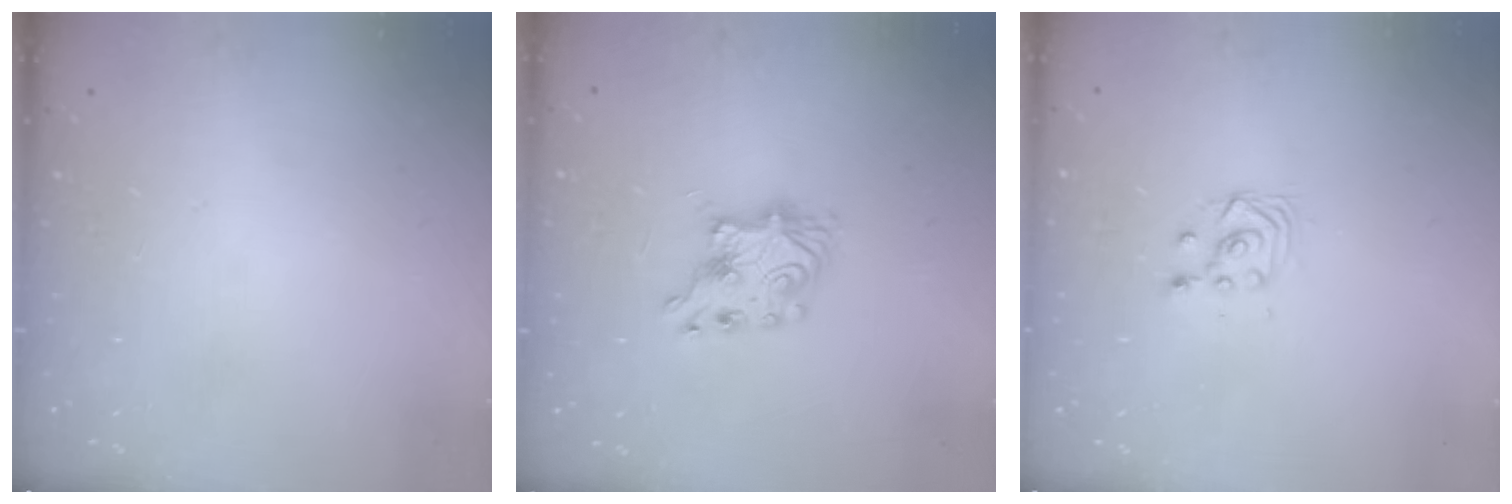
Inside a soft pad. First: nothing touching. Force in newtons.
{"total": 7.5, "press": 7.5, "slide": 0.4}
{"total": 3.2, "press": 2.9, "slide": 1.4}